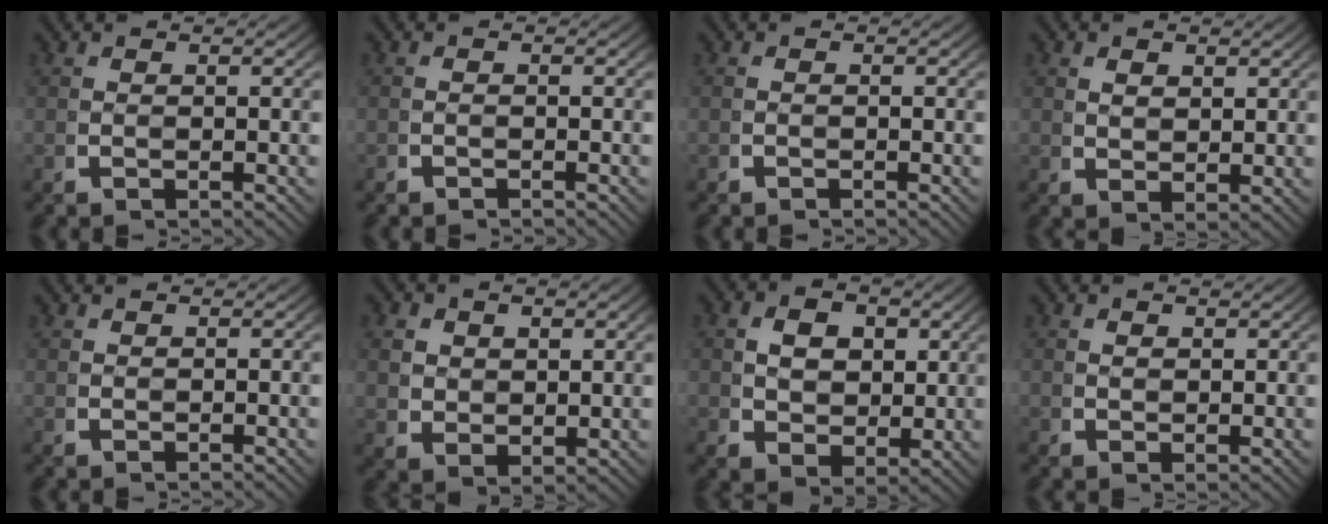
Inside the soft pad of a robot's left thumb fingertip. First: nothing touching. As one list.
[{"total": 0.9, "force": [-0.8, 0.1, 0.0], "torque": [0.001, -0.006, -0.014]}, {"total": 0.5, "force": [-0.5, 0.1, 0.0], "torque": [0.002, -0.004, -0.010]}, {"total": 1.7, "force": [1.3, 0.6, 0.8], "torque": [-0.011, -0.006, 0.035]}, {"total": 0.7, "force": [0.7, 0.0, 0.0], "torque": [-0.002, -0.001, 0.019]}, {"total": 3.3, "force": [1.1, 2.4, 1.9], "torque": [-0.044, -0.015, 0.035]}, {"total": 5.0, "force": [1.0, 3.7, 3.2], "torque": [-0.054, -0.022, 0.030]}, {"total": 1.0, "force": [1.0, 0.2, 0.3], "torque": [-0.004, -0.004, 0.025]}]